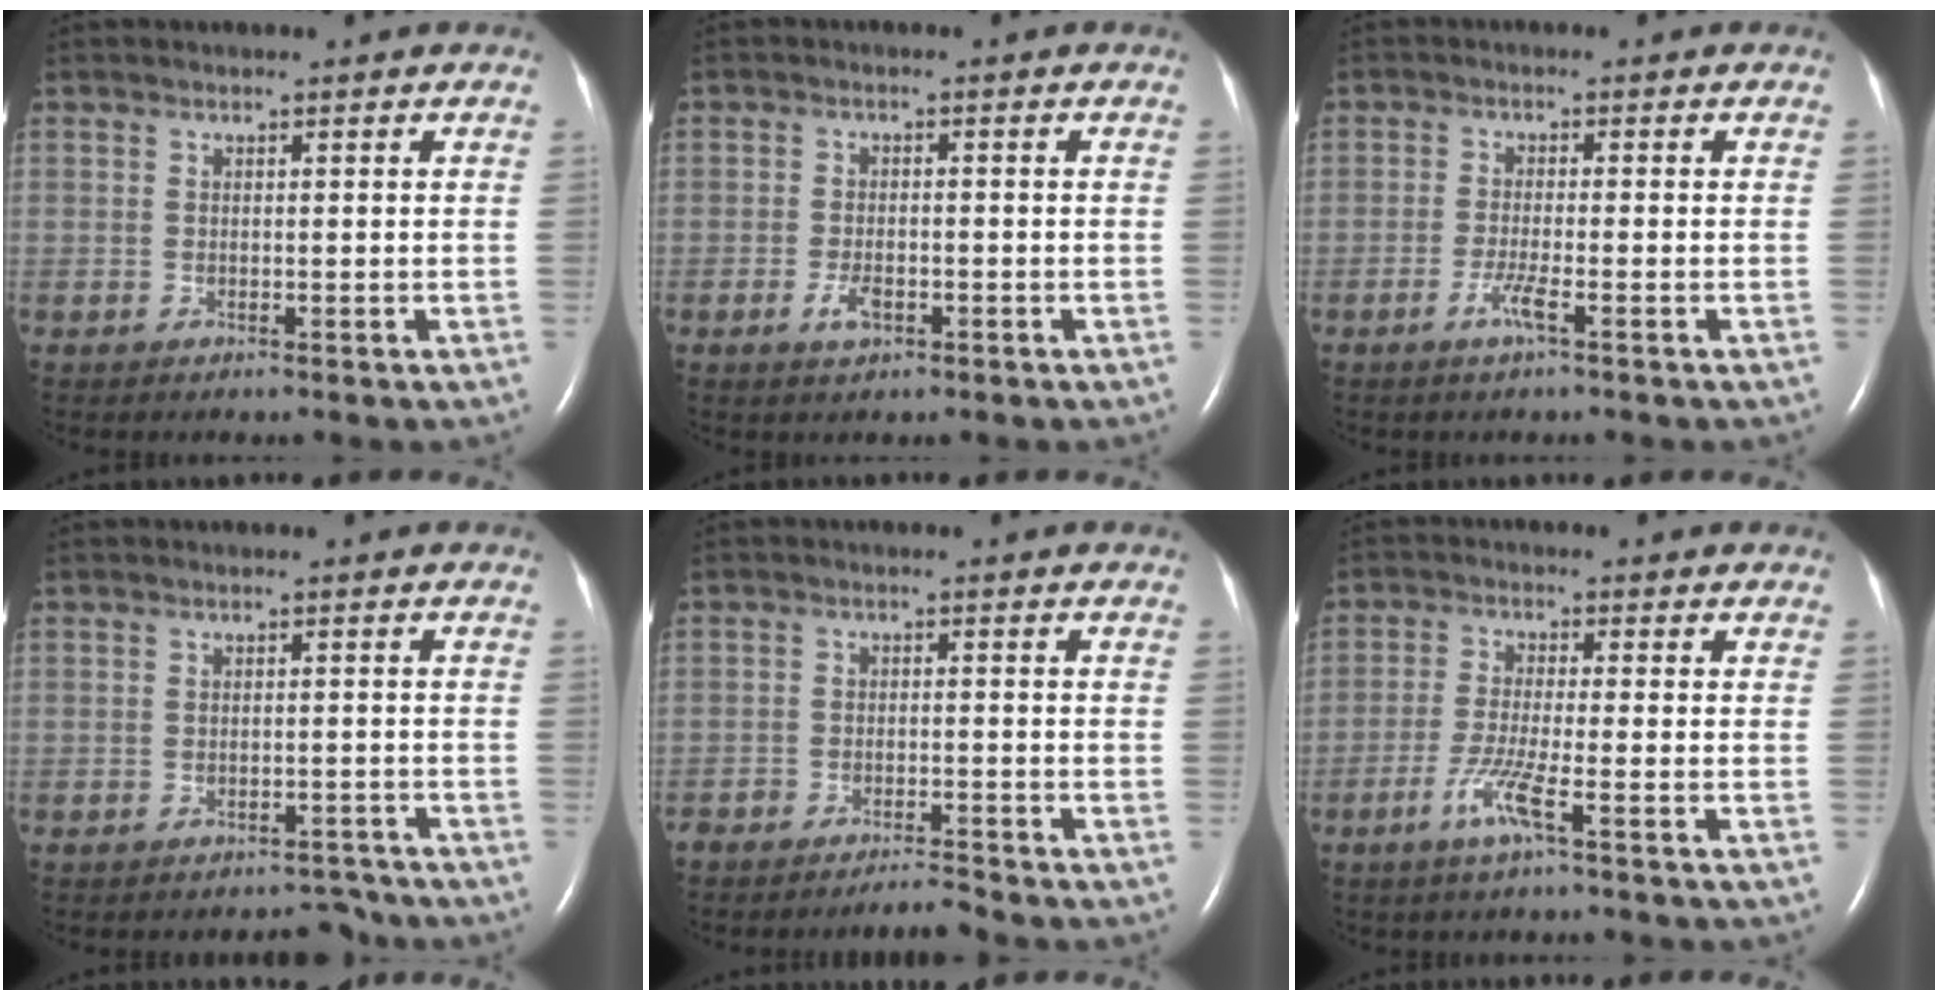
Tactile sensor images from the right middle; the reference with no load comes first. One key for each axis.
{"total": 2.8, "fx": -1.4, "fy": 1.2, "fz": 2.1, "tx": -0.046, "ty": 0.000, "tz": -0.023}
{"total": 2.7, "fx": -1.5, "fy": -0.1, "fz": 2.3, "tx": -0.052, "ty": -0.005, "tz": -0.032}
{"total": 4.1, "fx": -3.9, "fy": 1.3, "fz": 0.3, "tx": 0.000, "ty": 0.006, "tz": -0.053}
{"total": 3.0, "fx": -3.0, "fy": -0.3, "fz": 0.5, "tx": -0.009, "ty": -0.012, "tz": -0.051}
{"total": 5.0, "fx": -2.6, "fy": -0.4, "fz": 4.2, "tx": -0.090, "ty": -0.011, "tz": -0.056}